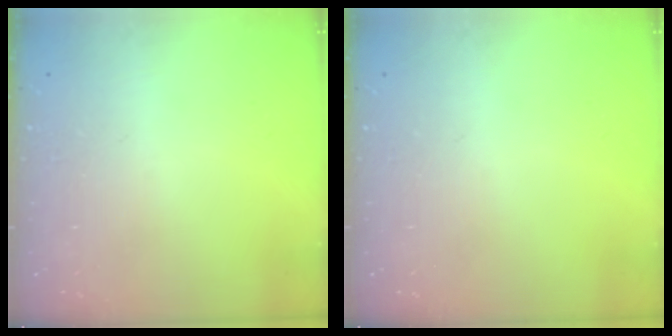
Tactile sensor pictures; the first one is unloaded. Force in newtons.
{"total": 0.0}